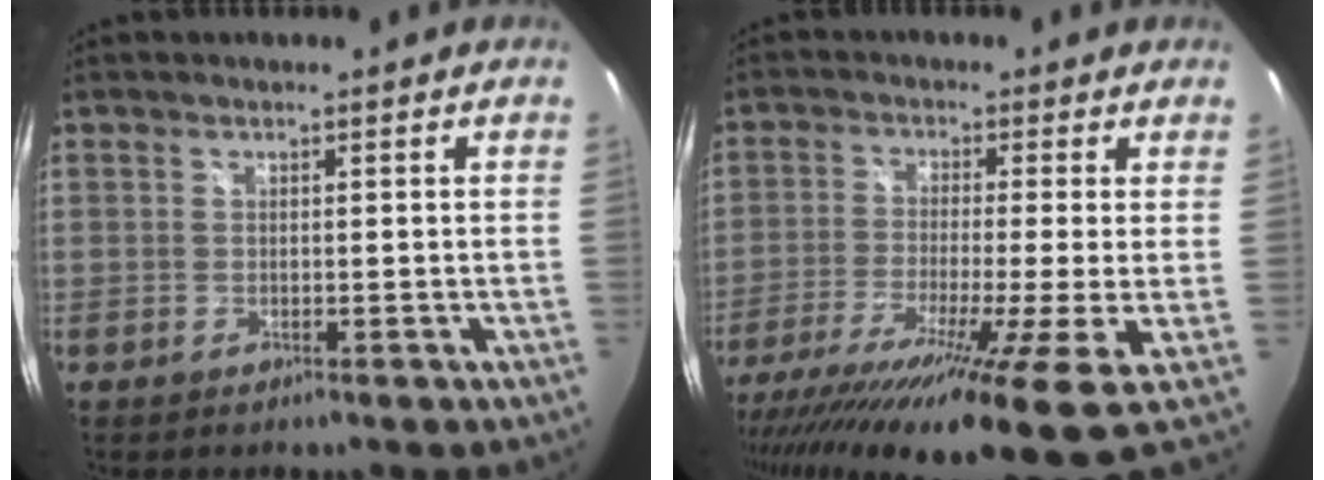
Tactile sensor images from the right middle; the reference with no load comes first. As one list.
[{"total": 17.8, "force": [-10.8, -0.1, 14.2], "torque": [-0.271, -0.081, -0.182]}]